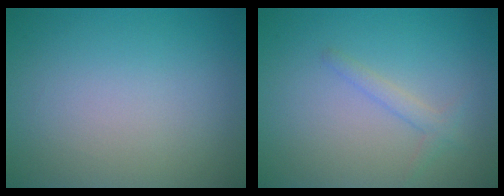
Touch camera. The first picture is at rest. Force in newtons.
{"total": 1.4, "press": 1.4, "slide": 0.1}